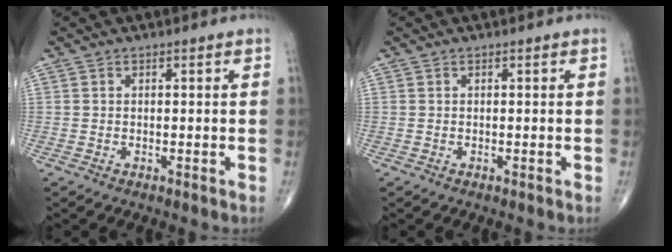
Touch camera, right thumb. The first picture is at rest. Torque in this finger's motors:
{"motor_torque": [0.00, 0.00, 0.00, 0.00, 0.00]}